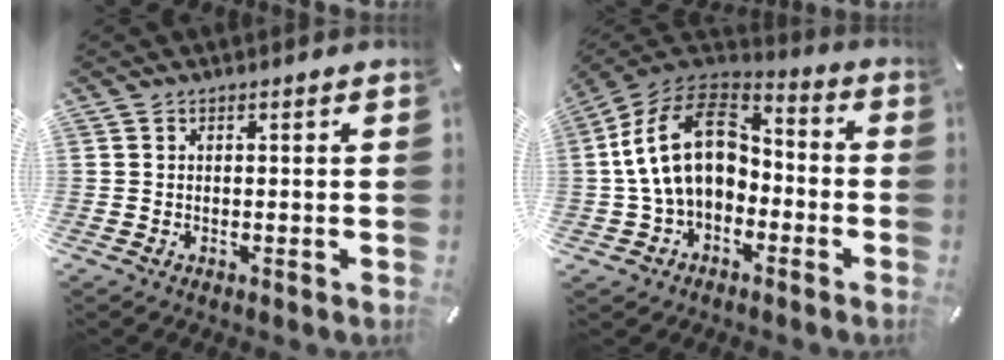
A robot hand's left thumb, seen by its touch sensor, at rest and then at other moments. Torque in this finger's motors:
{"motor_torque": [1.51, 3.28, 2.20, 0.03, 0.77]}